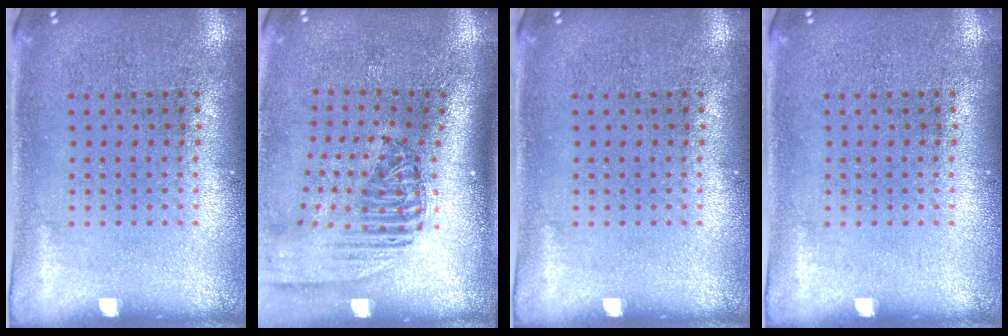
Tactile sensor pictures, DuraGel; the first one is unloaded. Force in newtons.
{"total": 2.4, "press": 1.8, "slide": 1.6}
{"total": 0.0}
{"total": 0.0}